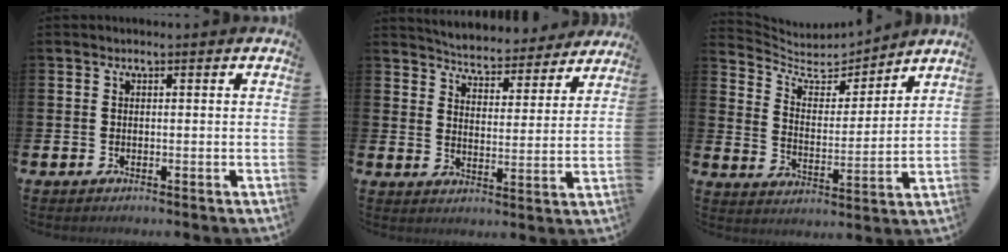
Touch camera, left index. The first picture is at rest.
{"total": 5.3, "force": [5.2, 0.8, 0.2], "torque": [-0.028, -0.044, 0.087]}
{"total": 6.1, "force": [5.6, 2.1, 1.2], "torque": [-0.063, -0.046, 0.094]}